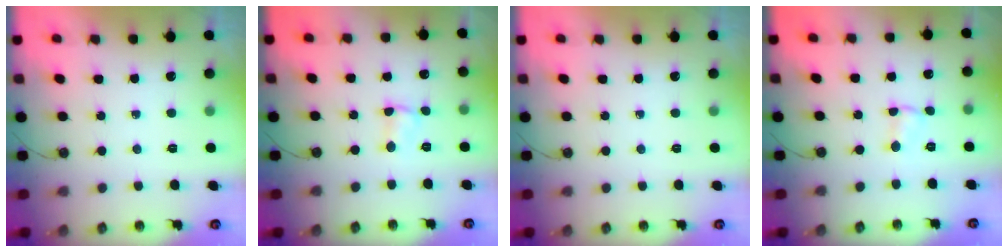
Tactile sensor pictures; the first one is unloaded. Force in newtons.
{"total": 2.2, "press": 2.2, "slide": 0.4}
{"total": 0.0}
{"total": 3.2, "press": 1.0, "slide": 3.0}